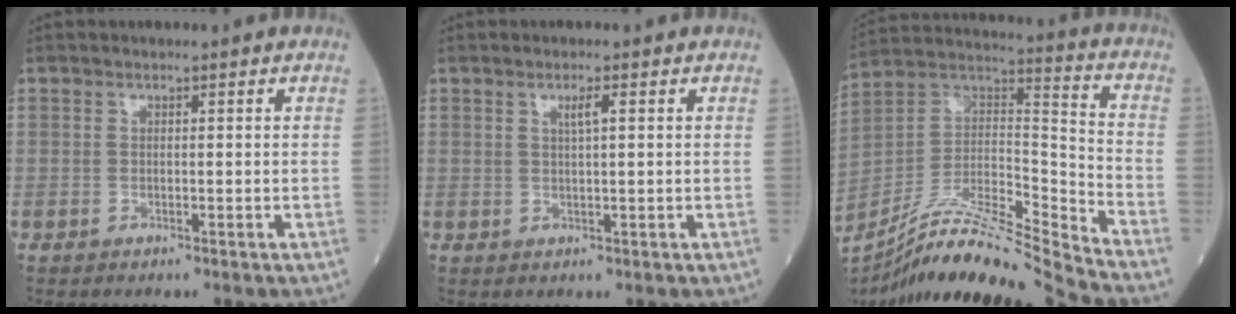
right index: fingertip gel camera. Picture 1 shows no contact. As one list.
[{"total": 1.7, "force": [0.7, 0.0, 1.6], "torque": [-0.030, -0.001, 0.012]}, {"total": 19.4, "force": [-18.0, -1.4, 7.0], "torque": [-0.141, 0.016, -0.317]}]